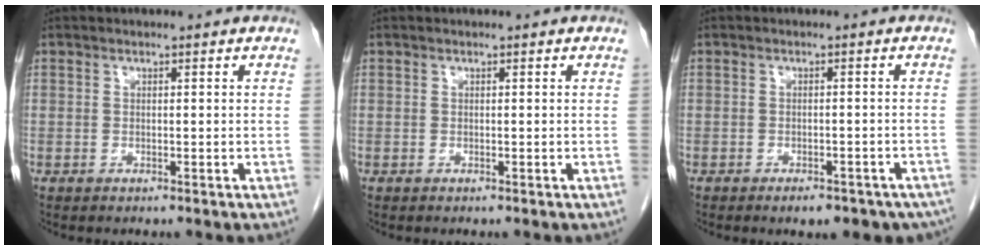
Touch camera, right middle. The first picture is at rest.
{"total": 0.0}
{"total": 8.5, "force": [-6.7, 3.5, 3.8], "torque": [-0.028, 0.005, -0.077]}